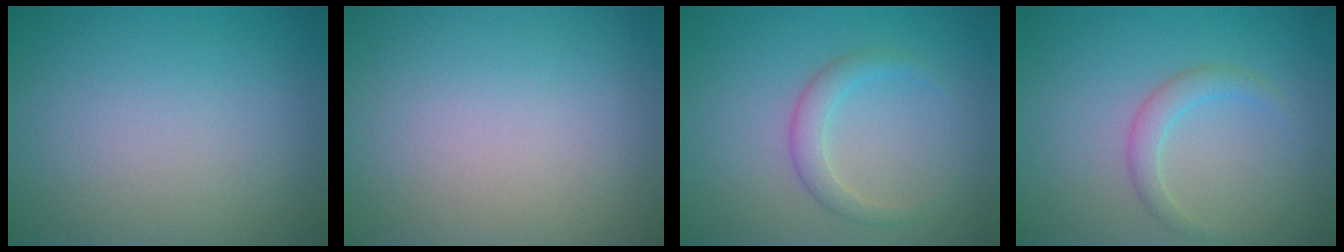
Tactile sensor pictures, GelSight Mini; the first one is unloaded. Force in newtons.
{"total": 0.0}
{"total": 2.0, "press": 2.0, "slide": 0.1}
{"total": 1.8, "press": 1.8, "slide": 0.1}